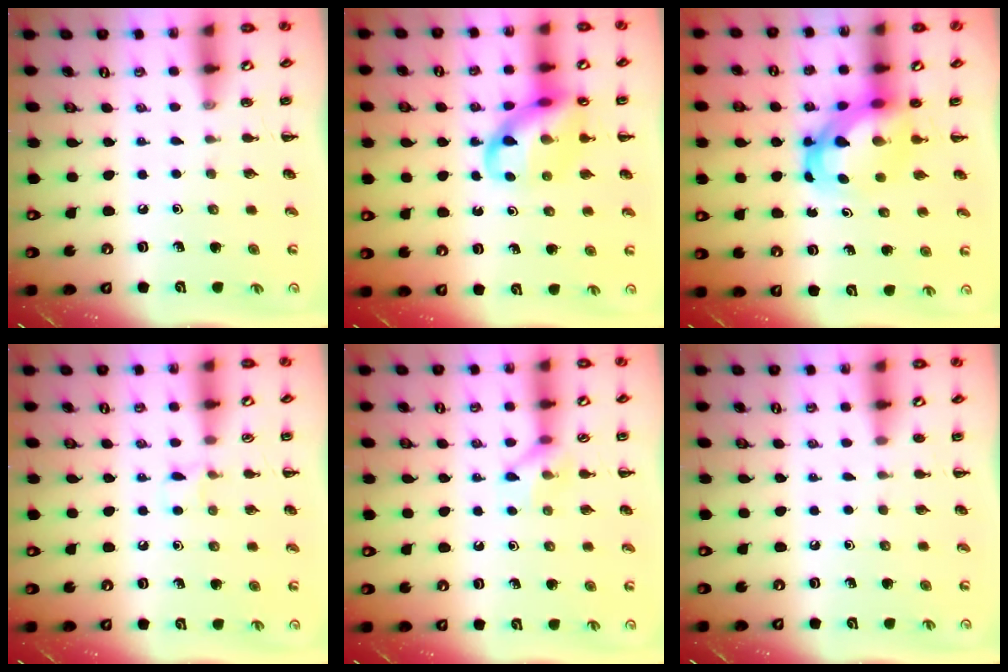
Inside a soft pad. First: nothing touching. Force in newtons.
{"total": 14.2, "press": 14.0, "slide": 2.3}
{"total": 5.8, "press": 5.7, "slide": 1.4}
{"total": 5.6, "press": 5.3, "slide": 1.9}
{"total": 7.4, "press": 7.4, "slide": 0.5}
{"total": 0.5, "press": 0.5, "slide": 0.1}